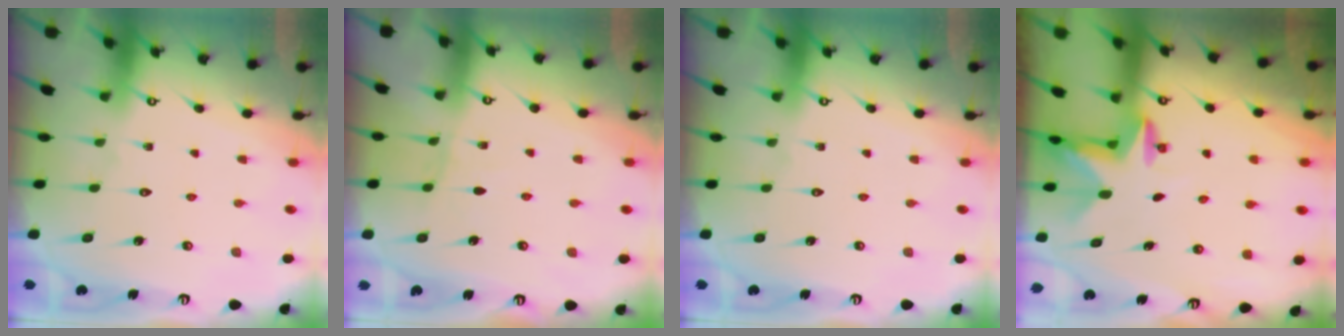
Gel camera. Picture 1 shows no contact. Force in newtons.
{"total": 3.3, "press": 3.3, "slide": 0.4}
{"total": 0.0}
{"total": 2.6, "press": 2.5, "slide": 0.4}